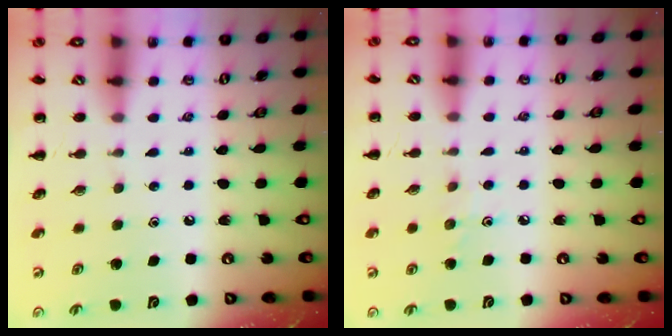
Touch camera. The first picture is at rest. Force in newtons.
{"total": 3.5, "press": 3.3, "slide": 1.3}